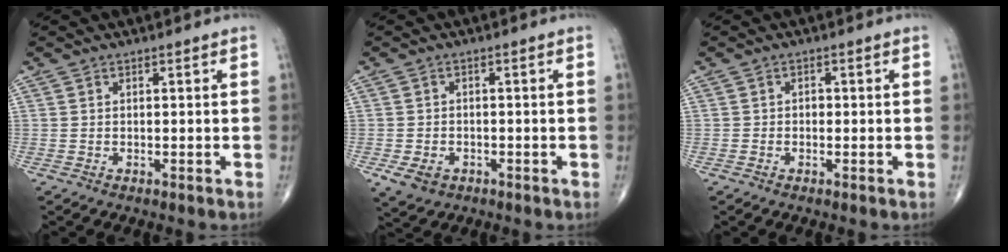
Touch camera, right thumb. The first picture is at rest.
{"total": 4.3, "force": [-1.9, 3.2, 2.1], "torque": [-0.035, 0.002, -0.025]}
{"total": 0.9, "force": [-0.1, 0.8, 0.5], "torque": [-0.003, 0.003, -0.005]}